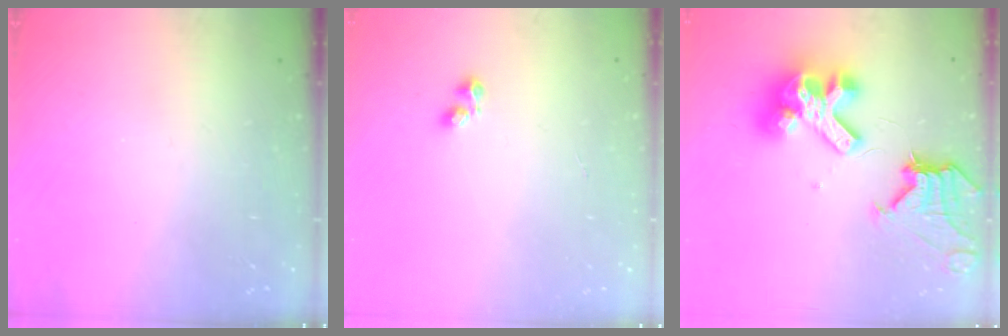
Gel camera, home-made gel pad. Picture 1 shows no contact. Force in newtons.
{"total": 2.2, "press": 2.1, "slide": 0.6}
{"total": 17.9, "press": 17.8, "slide": 2.2}